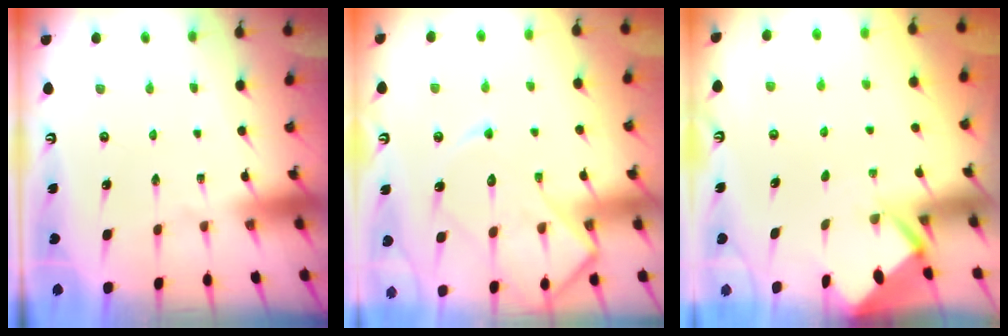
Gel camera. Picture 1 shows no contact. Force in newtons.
{"total": 12.3, "press": 12.3, "slide": 1.3}
{"total": 2.8, "press": 2.8, "slide": 0.2}